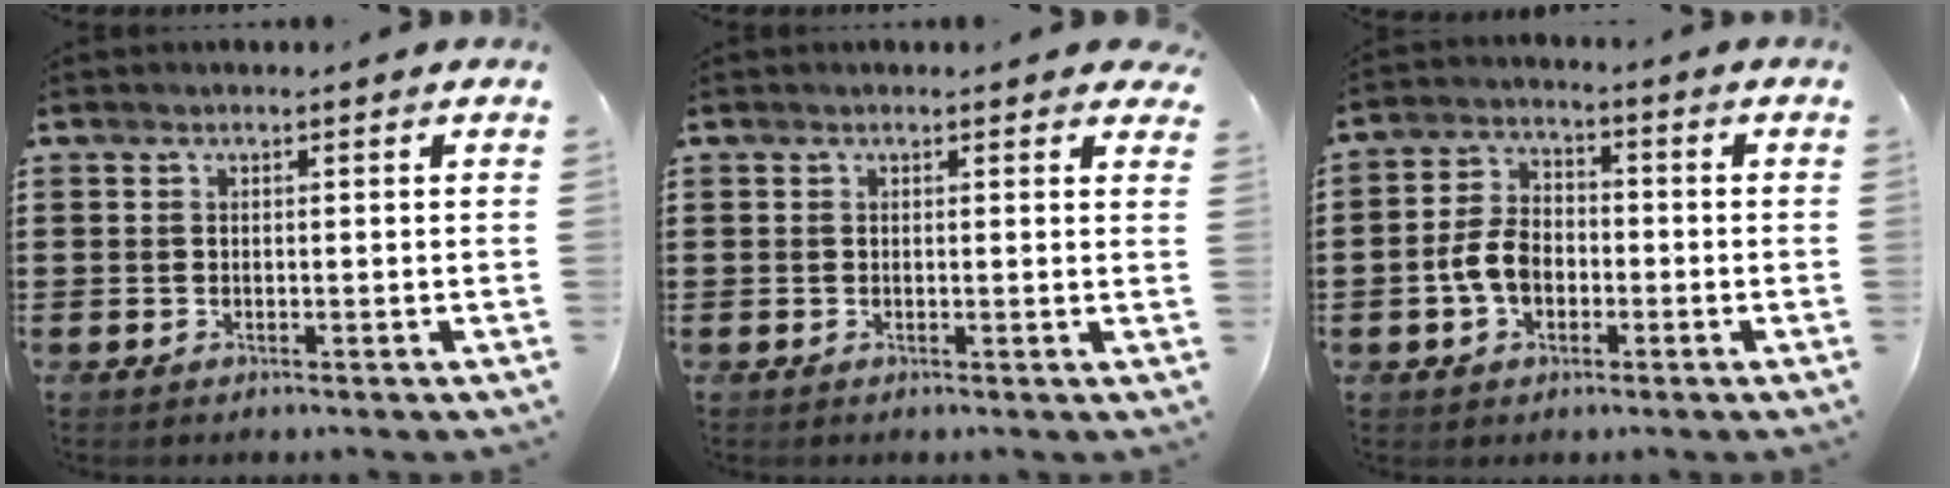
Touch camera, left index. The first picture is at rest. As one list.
[{"total": 0.9, "force": [0.7, 0.3, 0.4], "torque": [-0.002, 0.000, 0.012]}, {"total": 6.3, "force": [-1.7, 4.3, 4.3], "torque": [-0.107, 0.005, -0.038]}]